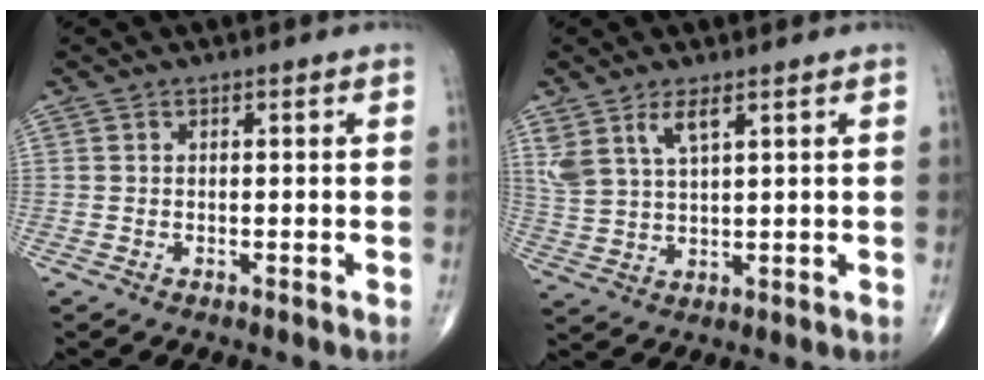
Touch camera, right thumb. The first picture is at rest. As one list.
[{"total": 6.2, "force": [3.6, 2.2, 4.6], "torque": [-0.098, -0.012, 0.080]}]